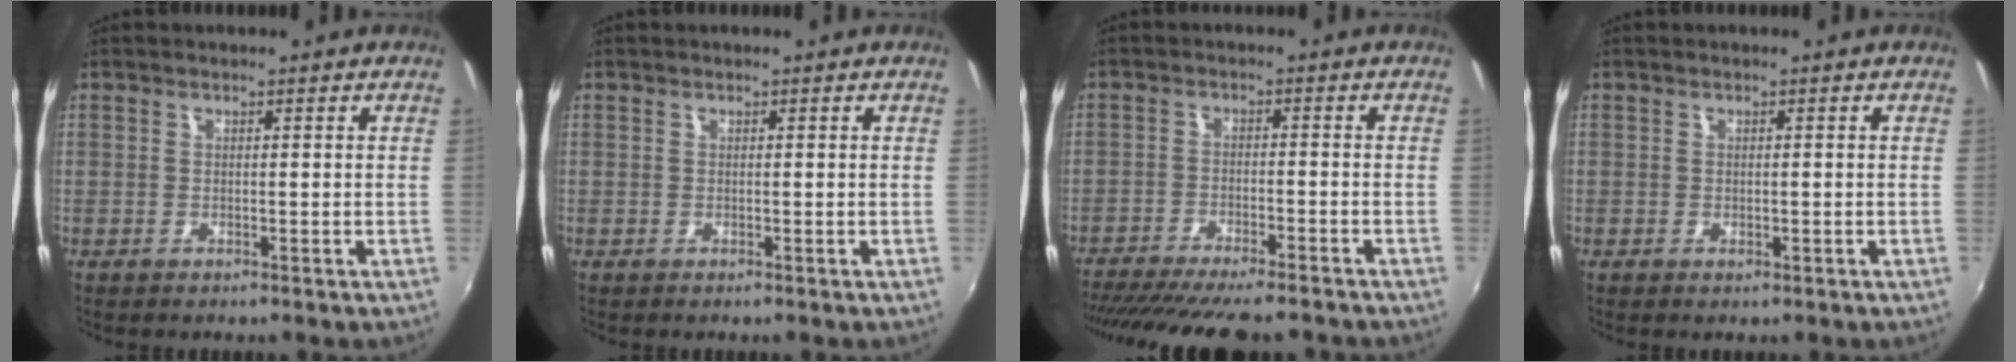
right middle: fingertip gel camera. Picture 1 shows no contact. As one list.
[{"total": 0.0}, {"total": 17.4, "force": [-15.2, 2.6, 8.1], "torque": [-0.158, -0.031, -0.228]}, {"total": 0.6, "force": [-0.3, 0.5, 0.3], "torque": [-0.004, -0.003, -0.006]}]